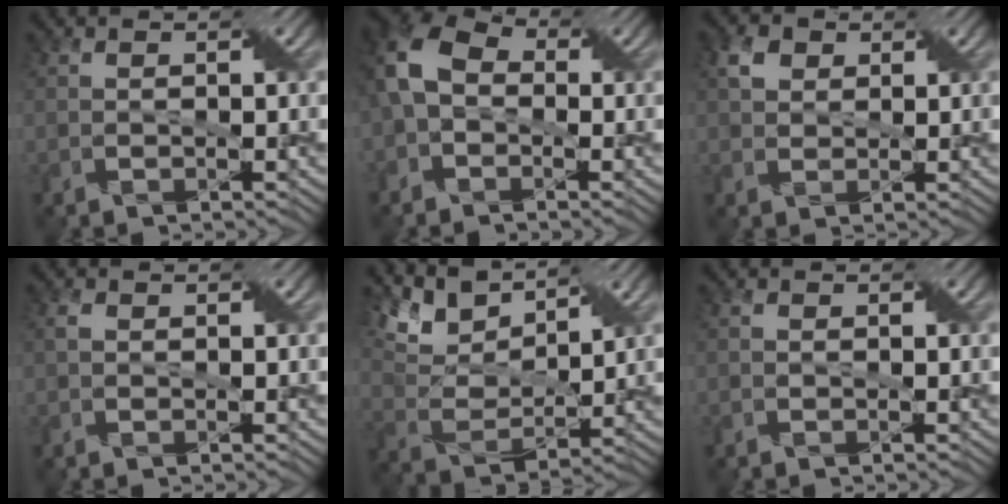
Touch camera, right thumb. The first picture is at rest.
{"total": 8.5, "force": [-0.3, 6.3, 5.8], "torque": [-0.151, 0.014, -0.017]}
{"total": 3.0, "force": [1.4, 2.2, 1.4], "torque": [-0.035, 0.006, 0.023]}
{"total": 1.1, "force": [0.2, 0.9, 0.7], "torque": [-0.017, 0.004, 0.001]}
{"total": 9.8, "force": [7.2, 3.9, 5.3], "torque": [-0.142, 0.013, 0.132]}
{"total": 0.7, "force": [-0.1, 0.5, 0.3], "torque": [-0.007, 0.000, -0.002]}